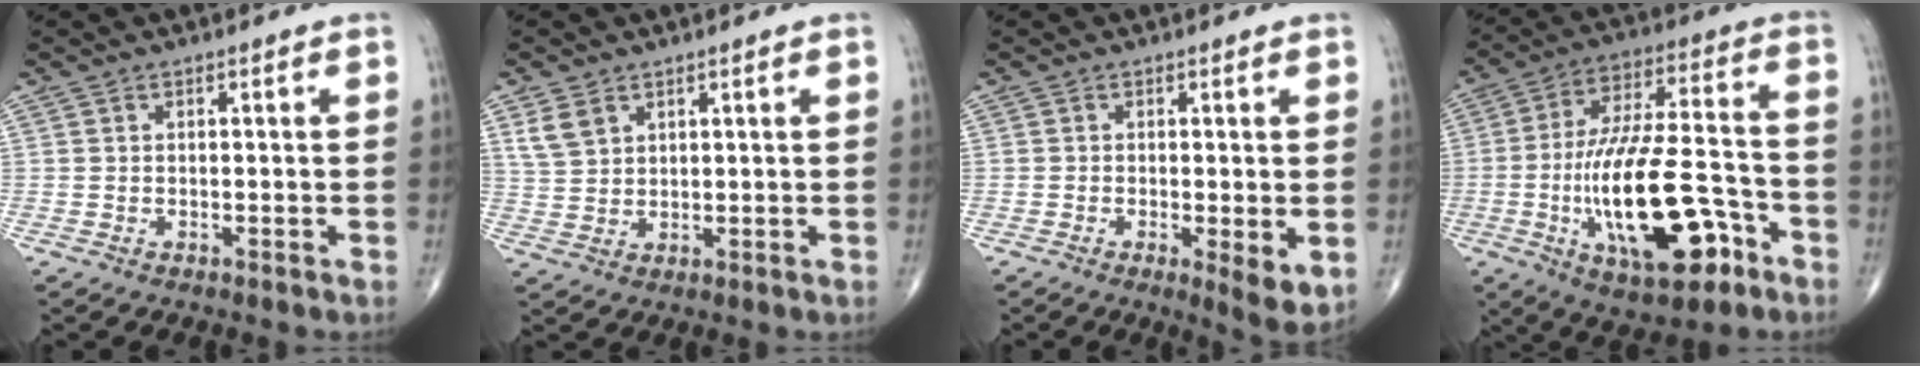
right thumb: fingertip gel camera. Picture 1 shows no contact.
{"total": 4.4, "force": [2.5, 2.9, 2.2], "torque": [-0.037, -0.008, 0.058]}
{"total": 5.2, "force": [-0.9, 1.4, 4.9], "torque": [-0.078, -0.018, -0.015]}
{"total": 22.6, "force": [-7.7, 9.0, 19.2], "torque": [-0.339, 0.033, -0.114]}